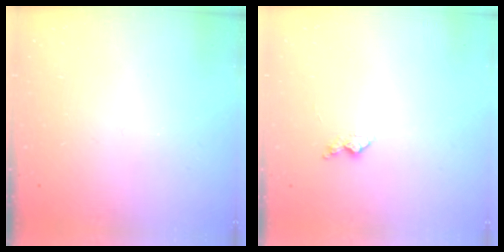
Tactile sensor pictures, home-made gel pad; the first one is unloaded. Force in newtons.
{"total": 3.3, "press": 3.3, "slide": 0.4}